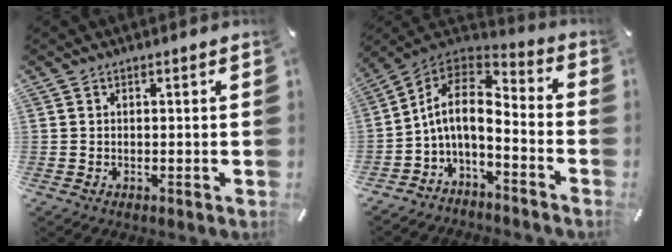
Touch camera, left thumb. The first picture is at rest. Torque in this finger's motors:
{"motor_torque": [0.49, 0.51, 0.94, 0.93, 0.15]}